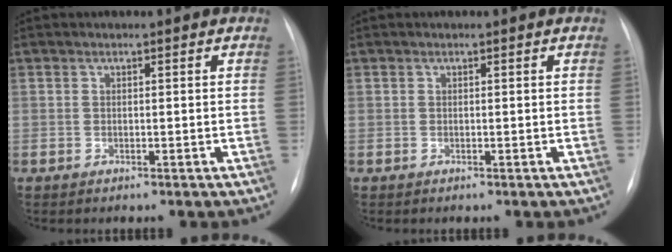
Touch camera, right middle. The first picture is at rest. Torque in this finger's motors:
{"motor_torque": [-0.02, -0.01, 0.01, 0.00]}